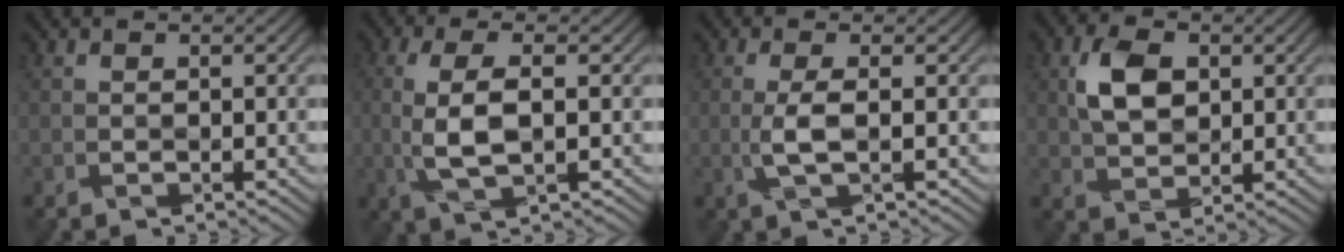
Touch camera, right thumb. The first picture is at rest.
{"total": 5.1, "force": [-0.3, 1.7, 4.9], "torque": [-0.112, 0.002, -0.007]}
{"total": 2.5, "force": [-0.4, 0.5, 2.4], "torque": [-0.052, 0.000, -0.011]}
{"total": 5.0, "force": [1.5, 3.3, 3.4], "torque": [-0.076, 0.002, 0.028]}